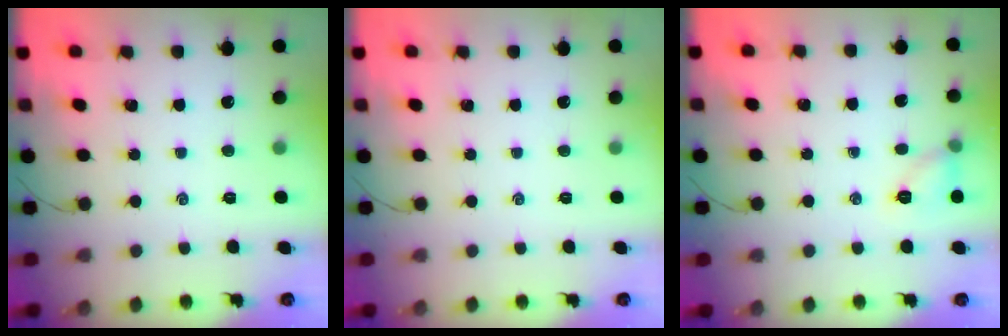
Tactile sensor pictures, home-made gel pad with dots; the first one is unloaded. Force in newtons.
{"total": 0.0}
{"total": 6.9, "press": 6.8, "slide": 0.6}